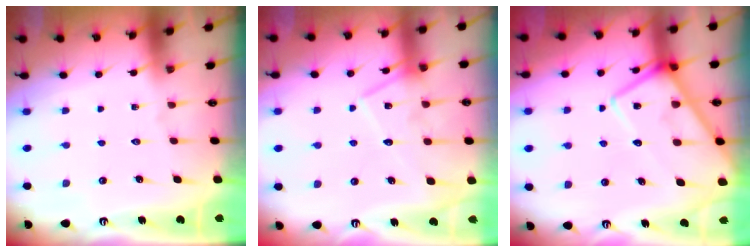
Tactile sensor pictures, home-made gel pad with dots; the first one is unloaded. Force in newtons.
{"total": 13.6, "press": 13.6, "slide": 1.0}
{"total": 13.6, "press": 13.5, "slide": 1.4}